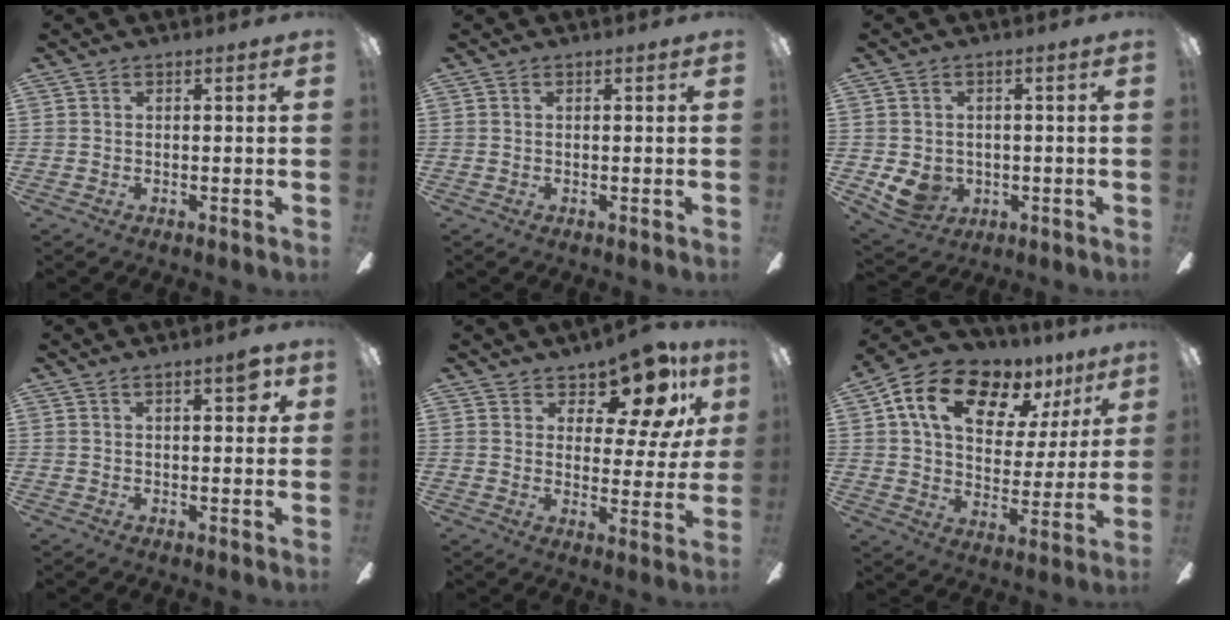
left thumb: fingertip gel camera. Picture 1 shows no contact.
{"total": 0.0}
{"total": 6.6, "force": [-1.2, 5.9, 2.7], "torque": [-0.065, 0.001, -0.019]}
{"total": 4.5, "force": [2.2, 1.4, 3.6], "torque": [-0.050, -0.003, 0.032]}
{"total": 12.9, "force": [9.2, 5.7, 6.9], "torque": [-0.094, -0.060, 0.162]}
{"total": 17.1, "force": [10.2, 10.0, 9.4], "torque": [-0.166, -0.044, 0.181]}